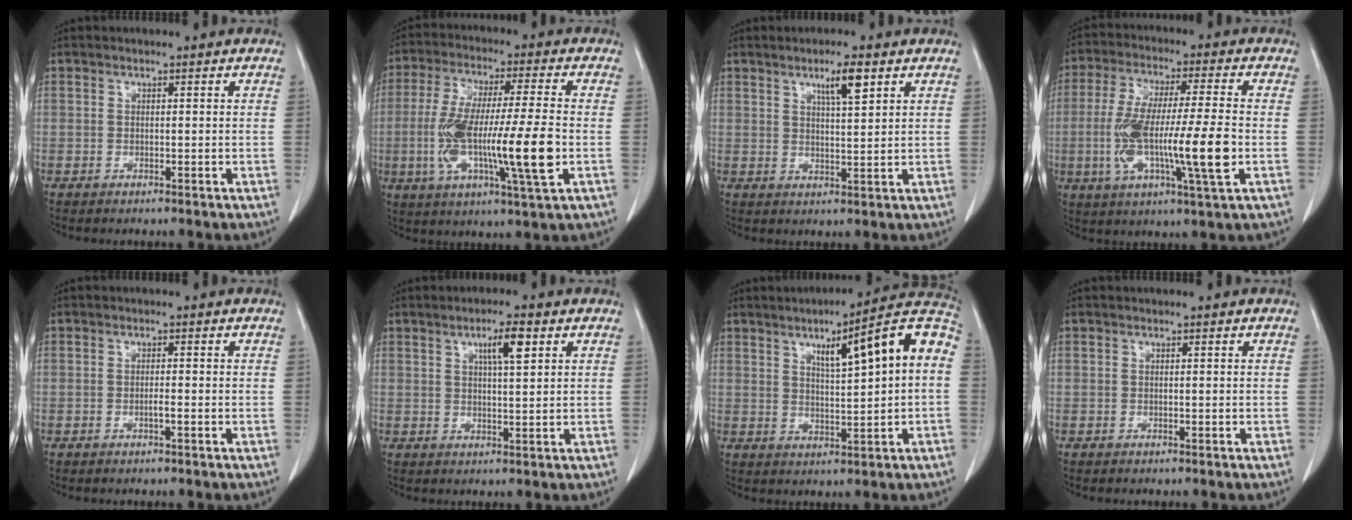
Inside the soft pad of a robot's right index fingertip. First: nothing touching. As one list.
[{"total": 16.8, "force": [-3.0, 1.1, 16.5], "torque": [-0.312, -0.010, -0.053]}, {"total": 4.8, "force": [2.7, 0.5, 3.9], "torque": [-0.066, -0.001, 0.047]}, {"total": 15.7, "force": [-2.8, 1.0, 15.4], "torque": [-0.294, -0.008, -0.050]}, {"total": 1.0, "force": [-0.4, 0.0, 0.9], "torque": [-0.015, 0.003, -0.005]}, {"total": 4.7, "force": [2.2, 0.6, 4.1], "torque": [-0.070, 0.001, 0.038]}, {"total": 13.6, "force": [3.2, 1.3, 13.1], "torque": [-0.184, 0.030, 0.042]}, {"total": 0.0}]